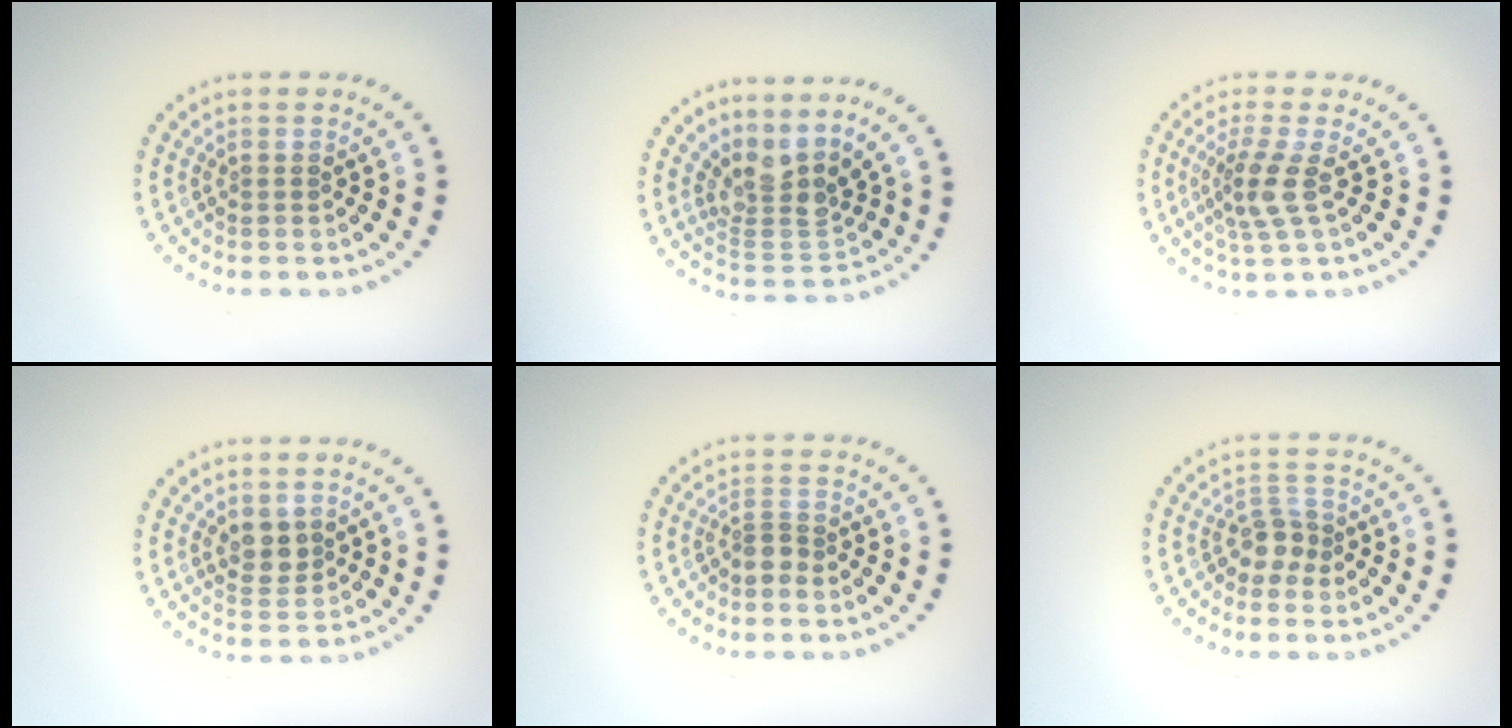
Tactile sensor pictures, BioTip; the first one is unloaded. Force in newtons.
{"total": 3.5, "press": 2.4, "slide": 2.6}
{"total": 2.9, "press": 2.2, "slide": 1.9}
{"total": 2.2, "press": 2.0, "slide": 0.9}
{"total": 1.1, "press": 0.7, "slide": 0.9}
{"total": 2.2, "press": 1.7, "slide": 1.4}